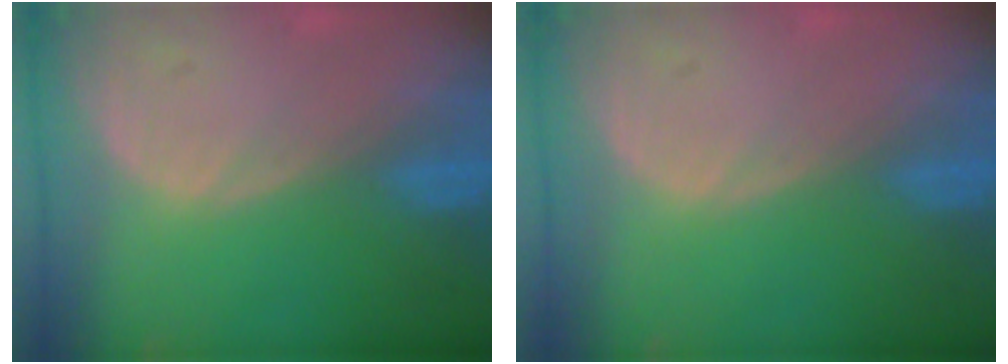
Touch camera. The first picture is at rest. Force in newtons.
{"total": 0.0}